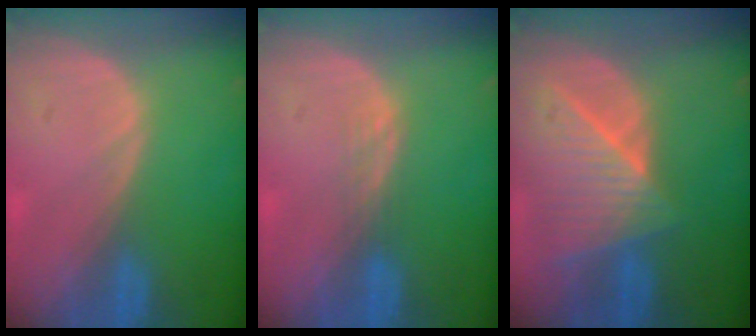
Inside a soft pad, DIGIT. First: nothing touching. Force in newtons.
{"total": 1.5, "press": 1.5, "slide": 0.3}
{"total": 8.5, "press": 7.6, "slide": 3.7}